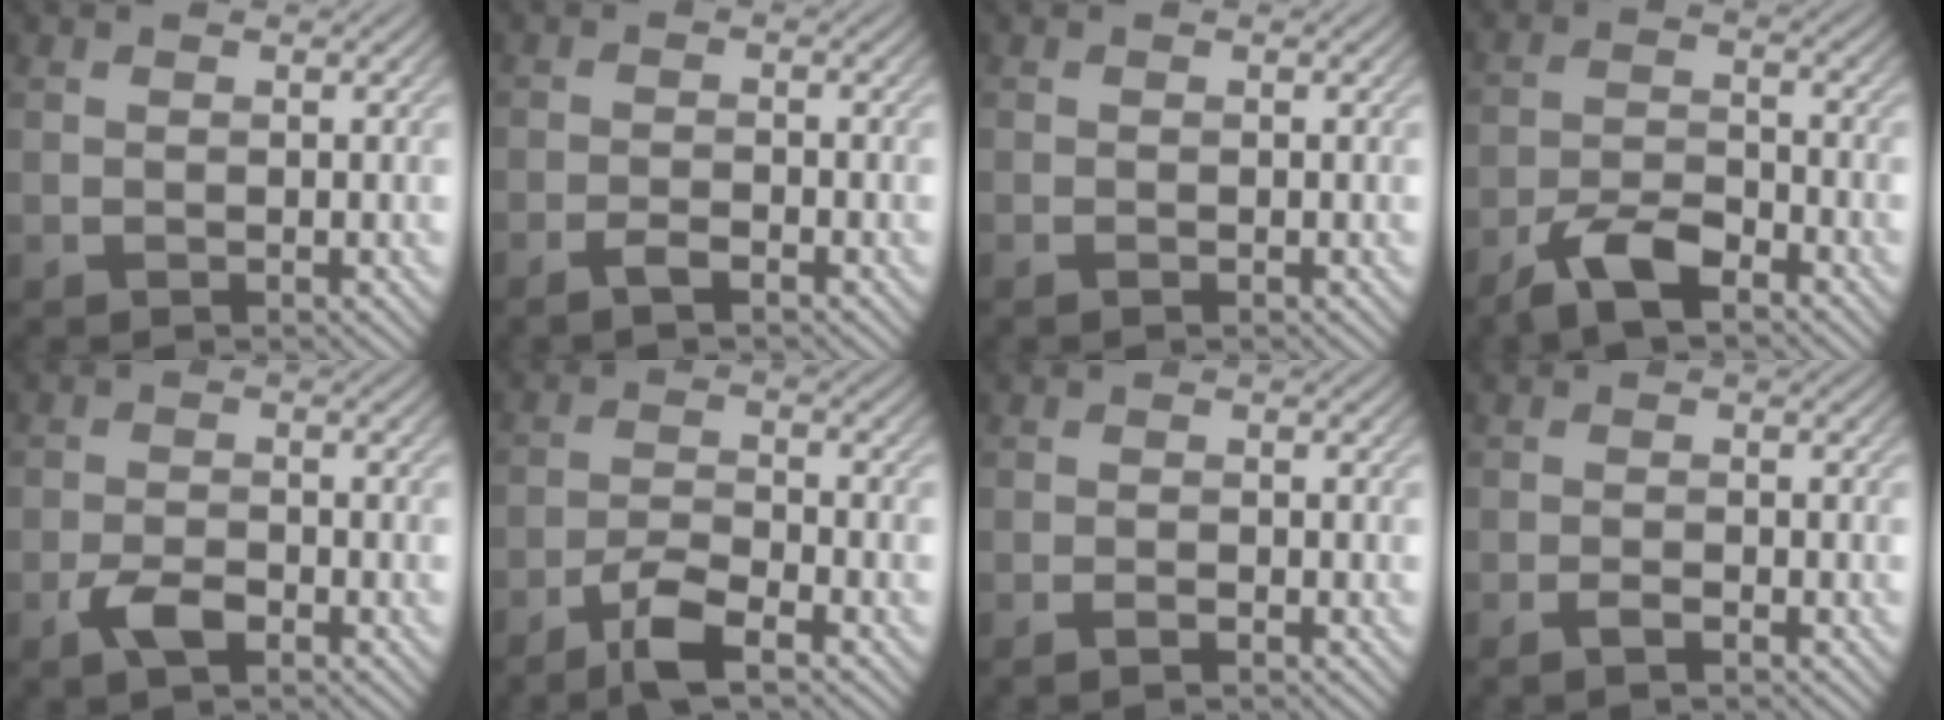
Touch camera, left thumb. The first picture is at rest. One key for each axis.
{"total": 1.7, "fx": -1.2, "fy": 0.2, "fz": 1.1, "tx": -0.020, "ty": 0.004, "tz": -0.025}
{"total": 0.0}
{"total": 5.9, "fx": -4.3, "fy": 1.8, "fz": 3.7, "tx": -0.076, "ty": 0.000, "tz": -0.087}
{"total": 3.1, "fx": -1.8, "fy": 1.4, "fz": 2.0, "tx": -0.041, "ty": 0.000, "tz": -0.039}
{"total": 5.2, "fx": -3.7, "fy": 1.0, "fz": 3.6, "tx": -0.075, "ty": 0.000, "tz": -0.075}
{"total": 0.9, "fx": -0.7, "fy": 0.1, "fz": 0.6, "tx": -0.011, "ty": 0.001, "tz": -0.013}
{"total": 1.3, "fx": -1.0, "fy": 0.1, "fz": 0.8, "tx": -0.016, "ty": 0.003, "tz": -0.019}